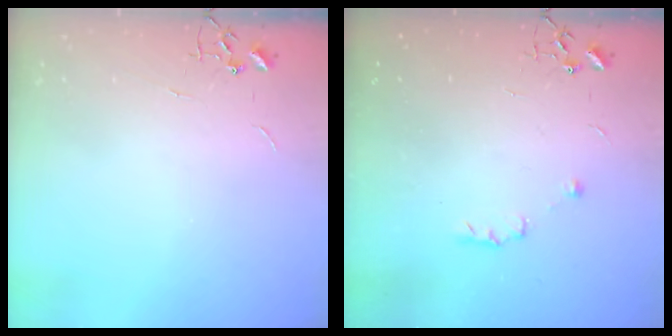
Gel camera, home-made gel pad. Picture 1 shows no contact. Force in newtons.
{"total": 5.7, "press": 5.6, "slide": 1.3}